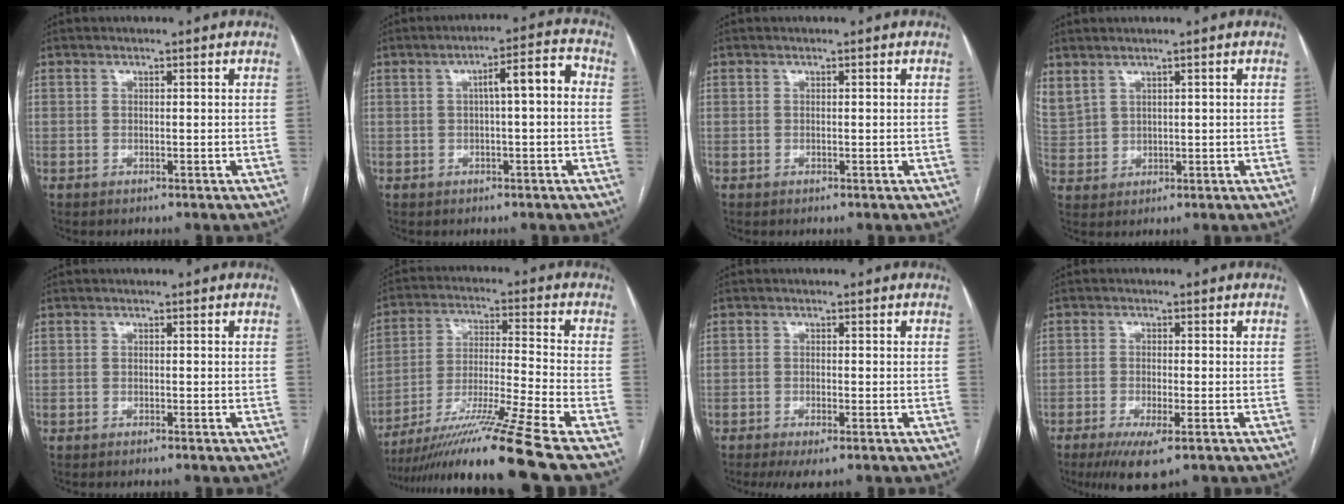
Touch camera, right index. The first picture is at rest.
{"total": 6.0, "force": [0.5, 1.0, 5.8], "torque": [-0.087, 0.026, 0.005]}
{"total": 0.0}
{"total": 6.8, "force": [4.2, 4.3, 3.2], "torque": [-0.097, 0.010, 0.102]}
{"total": 0.5, "force": [-0.5, -0.2, 0.2], "torque": [-0.002, 0.002, -0.011]}
{"total": 17.4, "force": [-13.5, -3.6, 10.4], "torque": [-0.198, -0.030, -0.240]}
{"total": 3.7, "force": [-2.3, 0.7, 2.8], "torque": [-0.045, -0.008, -0.036]}
{"total": 6.3, "force": [-3.8, 1.0, 5.0], "torque": [-0.086, -0.016, -0.060]}